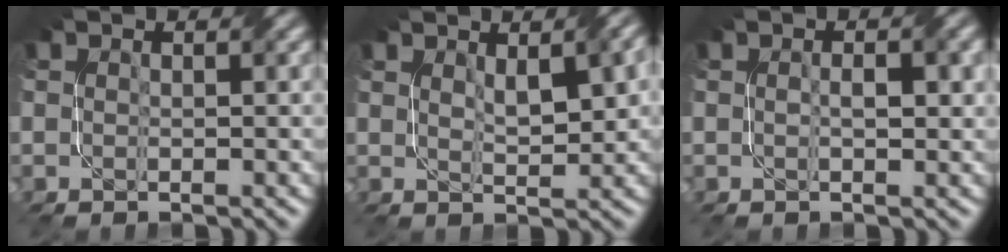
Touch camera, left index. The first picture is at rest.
{"total": 4.0, "force": [1.6, 1.2, 3.5], "torque": [-0.062, 0.001, 0.031]}
{"total": 1.9, "force": [0.1, 0.6, 1.8], "torque": [-0.030, 0.004, 0.001]}